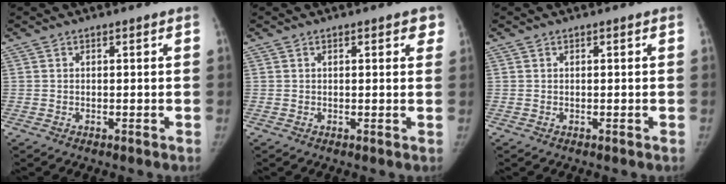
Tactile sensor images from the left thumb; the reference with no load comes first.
{"total": 2.7, "force": [1.5, 1.1, 2.0], "torque": [-0.004, -0.001, 0.010]}
{"total": 0.0}